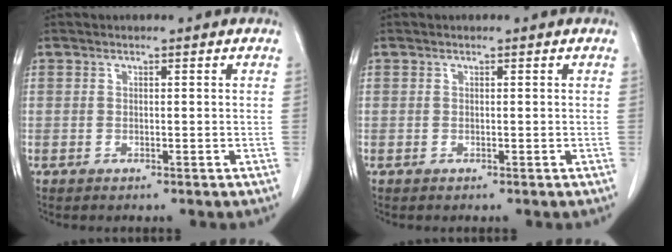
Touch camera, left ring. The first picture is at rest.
{"total": 0.0}